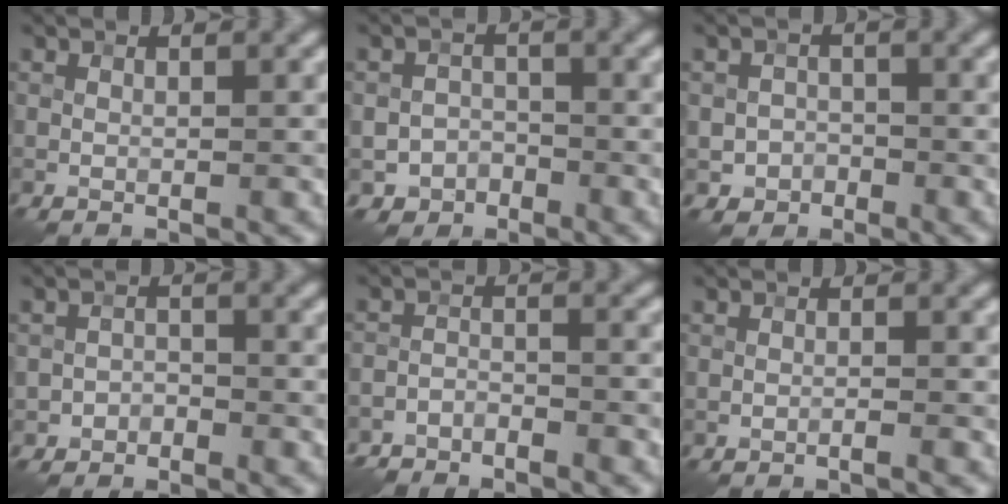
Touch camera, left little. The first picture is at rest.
{"total": 2.7, "force": [-1.7, 2.2, 0.2], "torque": [0.007, 0.003, -0.032]}
{"total": 2.0, "force": [-0.9, 1.8, 0.2], "torque": [0.005, 0.000, -0.019]}
{"total": 1.6, "force": [-1.2, 1.0, 0.1], "torque": [0.005, 0.005, -0.025]}
{"total": 3.8, "force": [-3.7, 0.8, 0.4], "torque": [-0.008, -0.001, -0.071]}
{"total": 0.7, "force": [-0.6, 0.1, 0.4], "torque": [-0.002, 0.004, -0.017]}